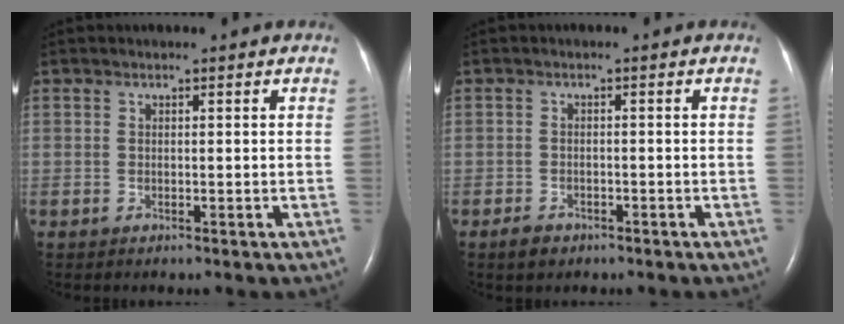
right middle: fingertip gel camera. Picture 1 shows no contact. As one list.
[{"total": 2.2, "force": [-1.6, 1.3, 0.8], "torque": [-0.021, 0.001, -0.020]}]